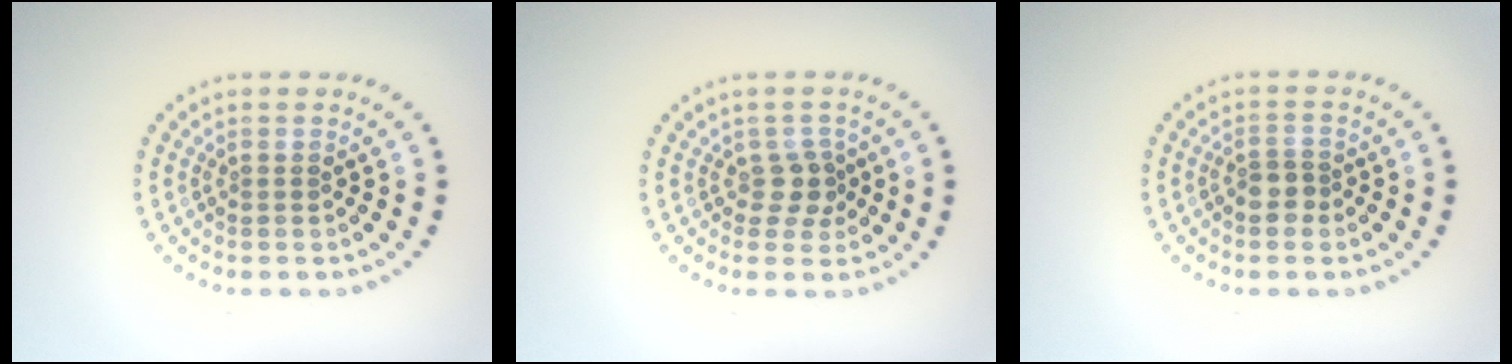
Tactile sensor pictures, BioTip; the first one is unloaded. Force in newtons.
{"total": 2.0, "press": 1.6, "slide": 1.3}
{"total": 1.9, "press": 1.7, "slide": 0.8}